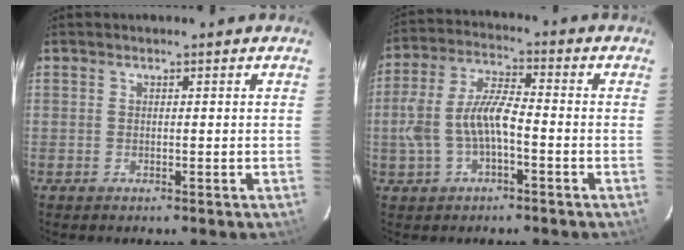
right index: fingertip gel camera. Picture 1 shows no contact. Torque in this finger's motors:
{"motor_torque": [0.39, -0.13, 0.61, 0.15]}